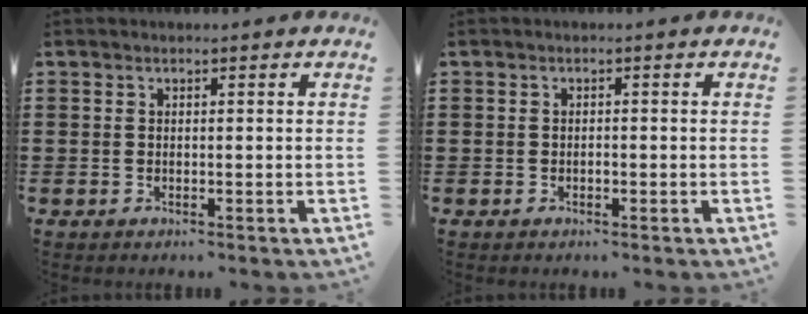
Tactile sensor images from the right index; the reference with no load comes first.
{"total": 0.6, "force": [-0.2, 0.3, 0.5], "torque": [-0.009, -0.002, -0.003]}